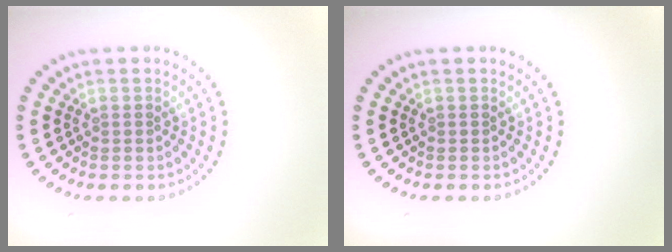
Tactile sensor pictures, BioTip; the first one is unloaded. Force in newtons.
{"total": 0.0}